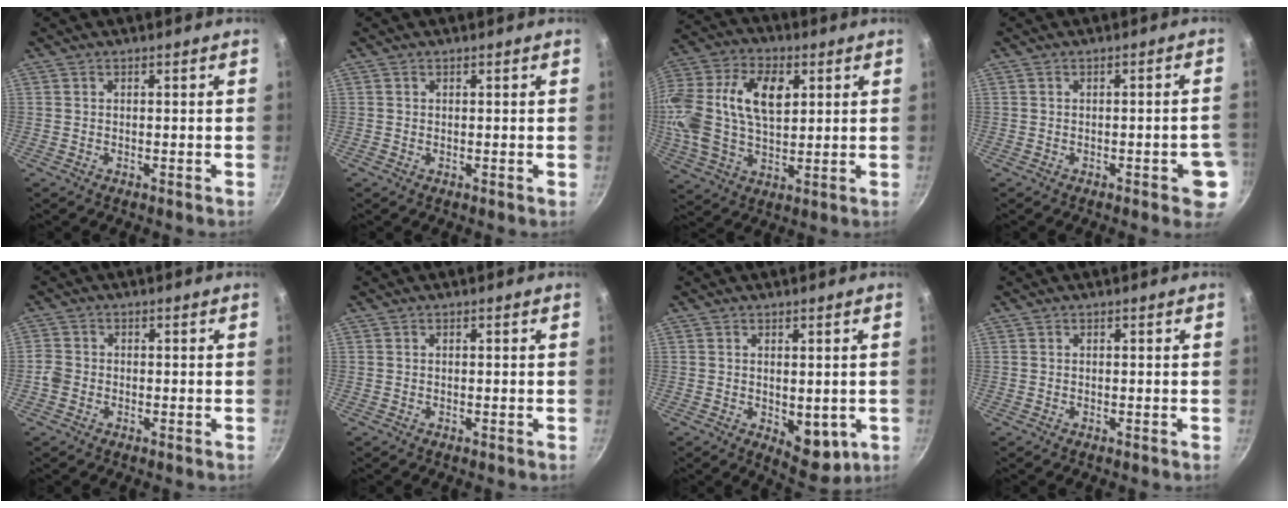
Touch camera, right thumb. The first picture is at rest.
{"total": 0.0}
{"total": 20.7, "force": [4.2, 12.8, 15.7], "torque": [-0.319, 0.017, 0.069]}
{"total": 5.6, "force": [-1.9, 1.8, 4.9], "torque": [-0.043, 0.012, -0.021]}
{"total": 2.7, "force": [-1.0, 2.2, 1.2], "torque": [-0.021, 0.012, -0.023]}
{"total": 0.0}
{"total": 7.1, "force": [-0.6, 4.0, 5.8], "torque": [-0.060, -0.016, 0.002]}
{"total": 0.0}